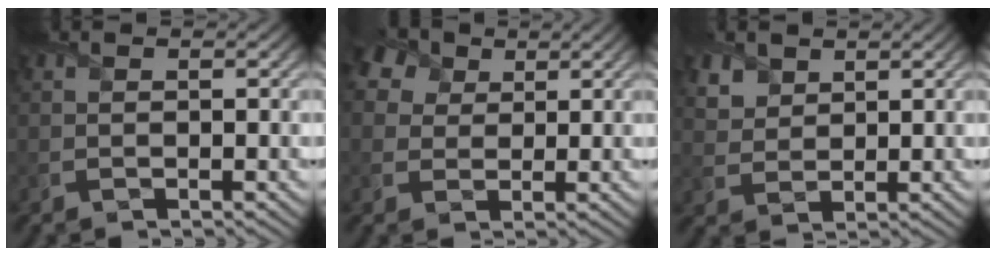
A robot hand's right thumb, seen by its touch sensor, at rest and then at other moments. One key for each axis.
{"total": 6.5, "fx": 3.3, "fy": 4.5, "fz": 3.2, "tx": -0.098, "ty": 0.021, "tz": 0.051}
{"total": 3.4, "fx": 2.2, "fy": 2.3, "fz": 1.1, "tx": -0.044, "ty": -0.009, "tz": 0.053}